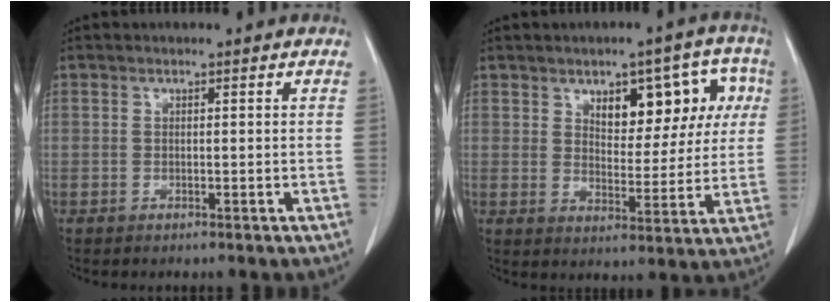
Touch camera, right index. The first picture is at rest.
{"total": 11.0, "force": [4.3, 5.6, 8.4], "torque": [-0.096, 0.031, 0.063]}